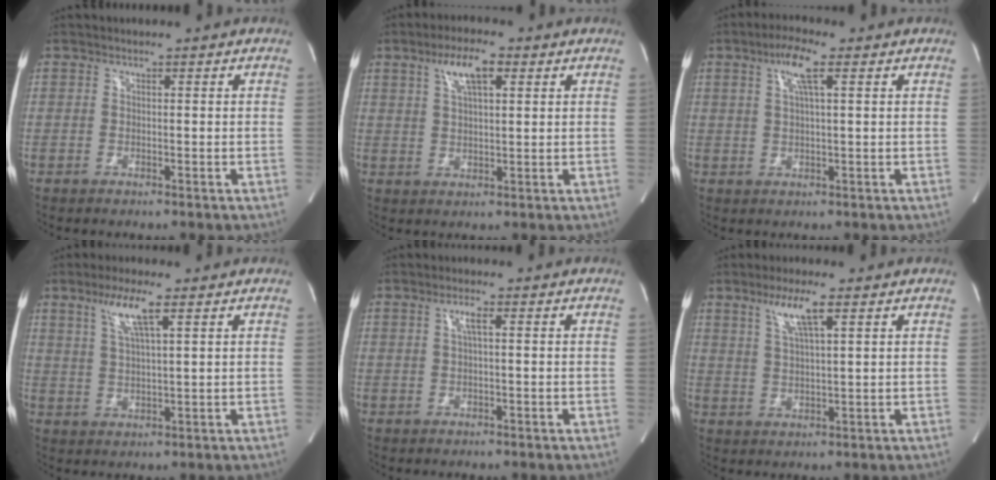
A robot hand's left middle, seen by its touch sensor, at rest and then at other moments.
{"total": 6.3, "force": [3.1, 1.5, 5.3], "torque": [-0.107, 0.009, 0.057]}
{"total": 5.3, "force": [2.3, 0.5, 4.7], "torque": [-0.098, 0.005, 0.042]}
{"total": 6.4, "force": [3.5, 0.3, 5.3], "torque": [-0.113, 0.000, 0.069]}
{"total": 1.9, "force": [0.6, 0.2, 1.8], "torque": [-0.041, 0.000, 0.011]}
{"total": 5.9, "force": [3.3, 0.2, 4.9], "torque": [-0.102, -0.001, 0.063]}